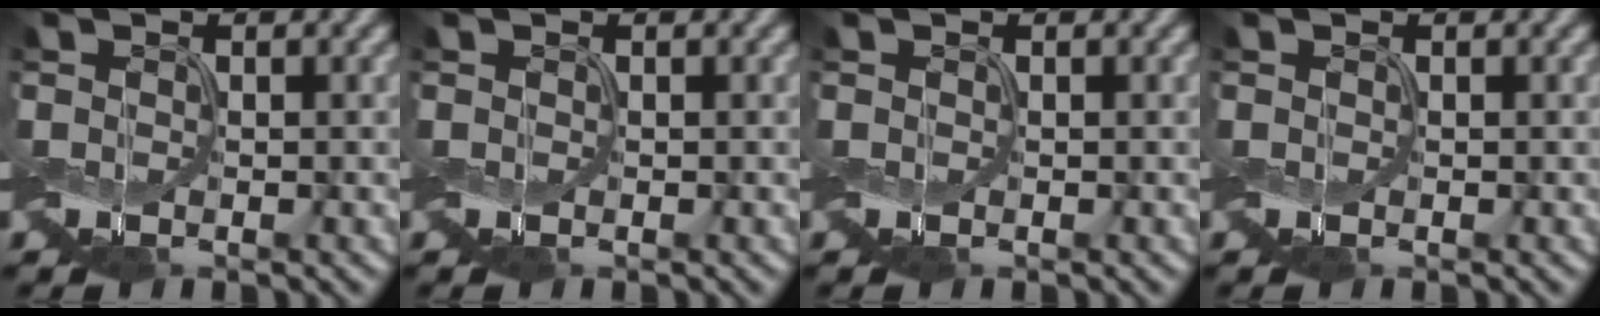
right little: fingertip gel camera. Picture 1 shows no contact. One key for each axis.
{"total": 0.0}
{"total": 0.0}
{"total": 0.0}